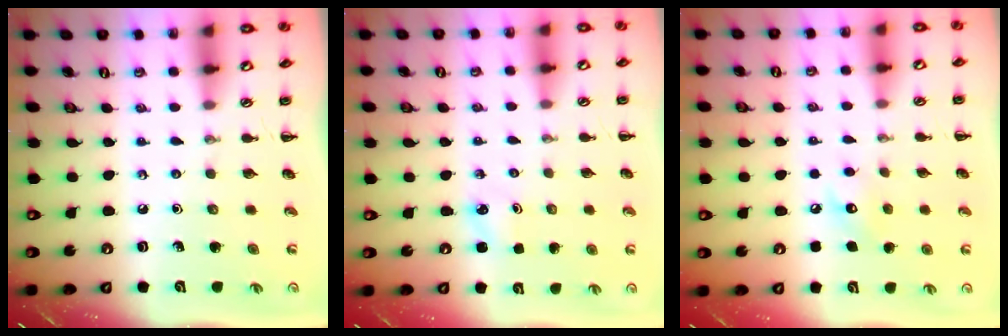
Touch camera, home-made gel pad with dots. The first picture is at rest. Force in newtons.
{"total": 2.3, "press": 2.2, "slide": 0.7}
{"total": 7.0, "press": 6.8, "slide": 1.6}